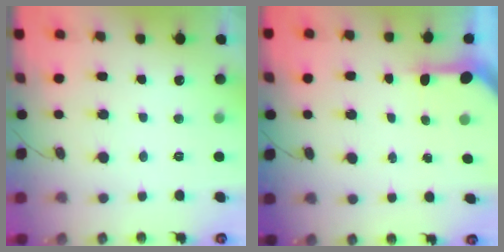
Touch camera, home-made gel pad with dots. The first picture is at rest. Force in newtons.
{"total": 3.5, "press": 3.5, "slide": 0.4}